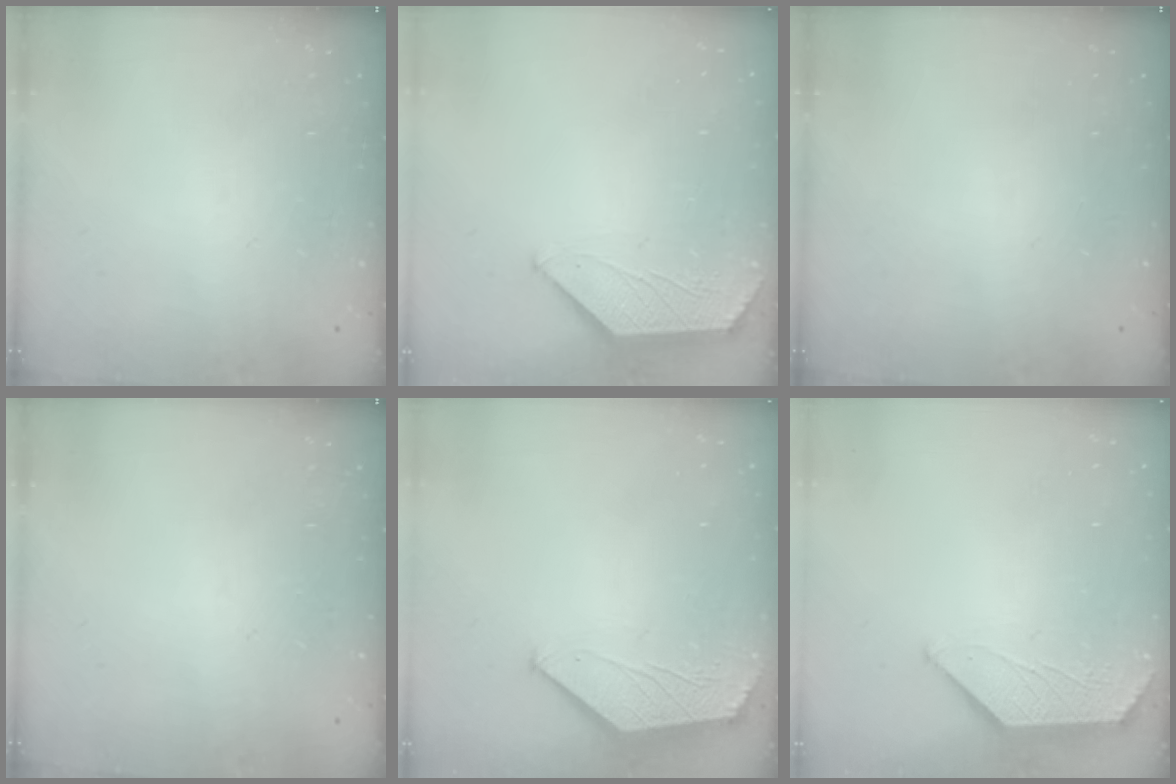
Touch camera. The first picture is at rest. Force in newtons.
{"total": 0.9, "press": 0.9, "slide": 0.2}
{"total": 0.0}
{"total": 0.0}
{"total": 1.6, "press": 1.5, "slide": 0.4}
{"total": 0.5, "press": 0.5, "slide": 0.2}